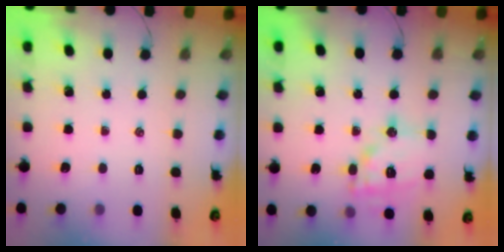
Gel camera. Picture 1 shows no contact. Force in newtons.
{"total": 14.4, "press": 14.4, "slide": 1.1}